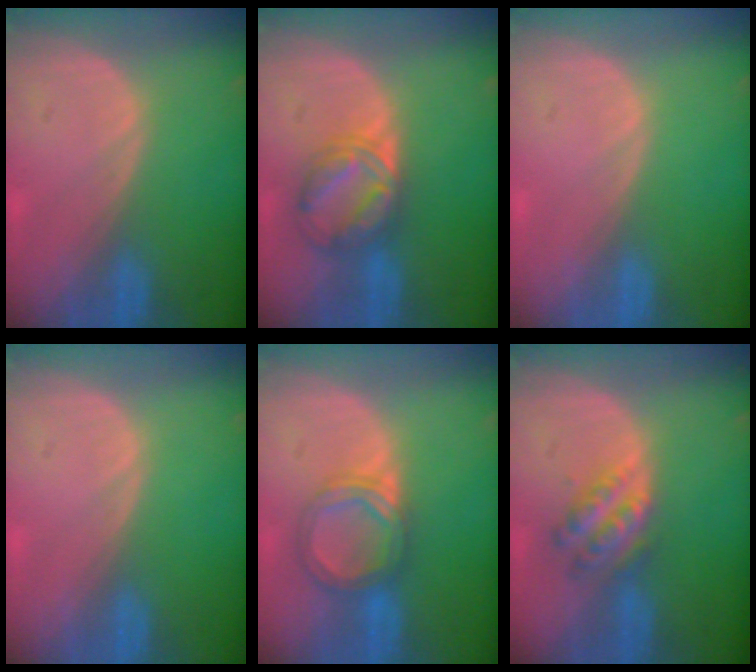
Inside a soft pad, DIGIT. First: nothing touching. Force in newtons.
{"total": 6.3, "press": 6.3, "slide": 0.3}
{"total": 0.0}
{"total": 0.0}
{"total": 5.3, "press": 5.3, "slide": 0.2}
{"total": 5.4, "press": 5.0, "slide": 2.2}